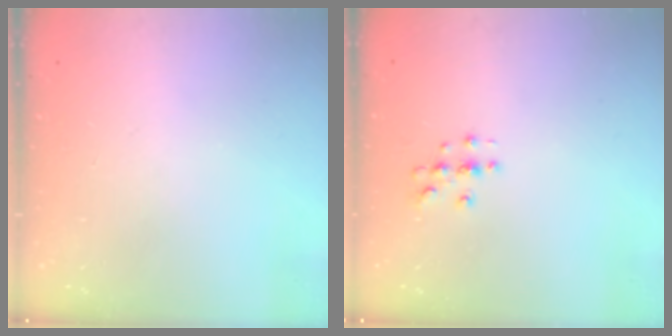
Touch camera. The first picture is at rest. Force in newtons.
{"total": 2.8, "press": 2.8, "slide": 0.2}